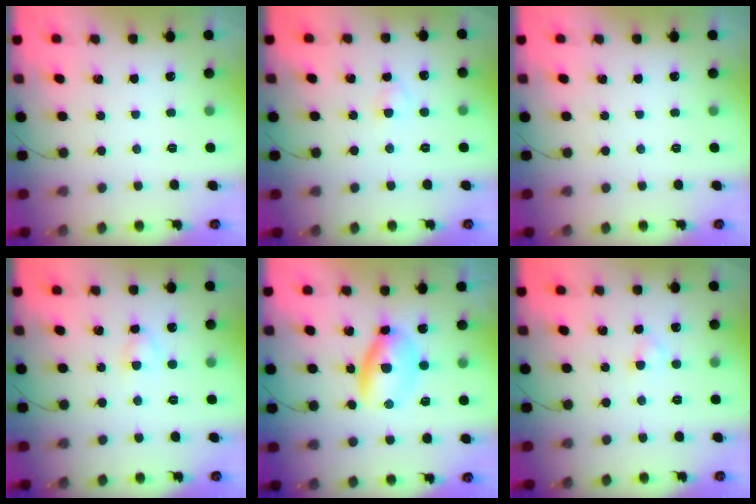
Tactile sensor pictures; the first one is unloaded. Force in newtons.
{"total": 2.2, "press": 2.0, "slide": 1.0}
{"total": 0.0}
{"total": 2.7, "press": 2.5, "slide": 1.0}
{"total": 5.7, "press": 5.6, "slide": 1.1}
{"total": 1.9, "press": 1.7, "slide": 1.0}